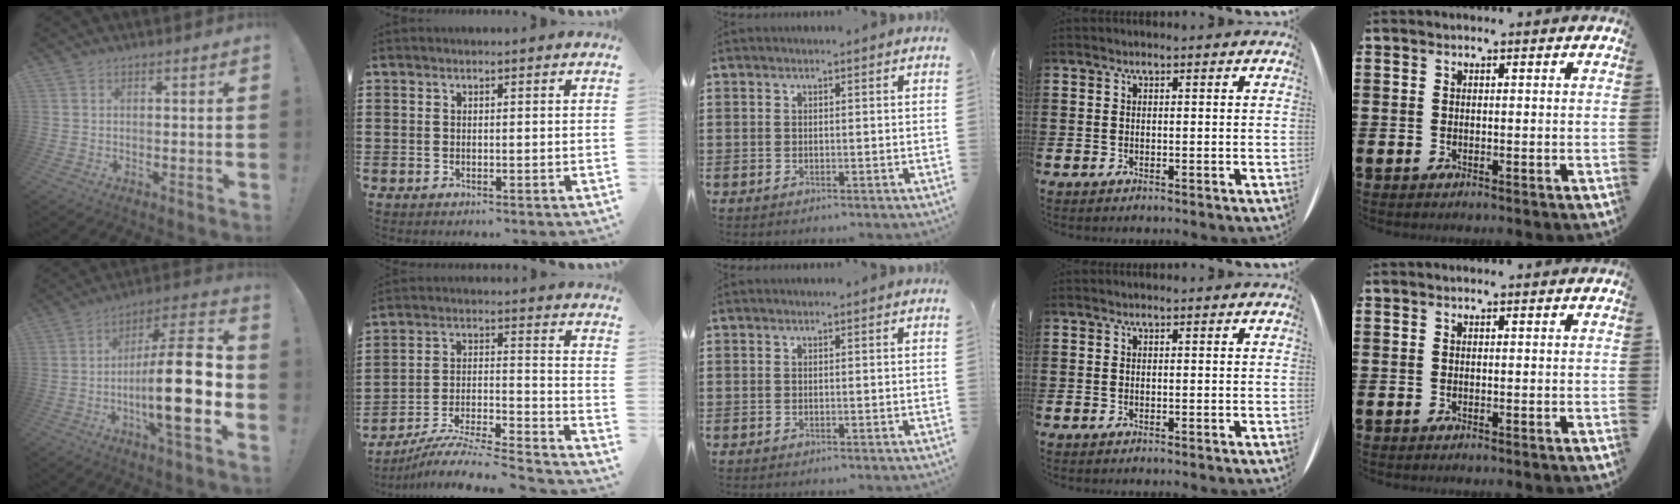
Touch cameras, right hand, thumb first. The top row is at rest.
{"thumb": {"total": 22.7, "force": [-4.4, 5.4, 21.7], "torque": [-0.356, 0.011, -0.075]}, "index": {"total": 7.2, "force": [-6.8, -0.2, 2.6], "torque": [-0.044, -0.010, -0.136]}}